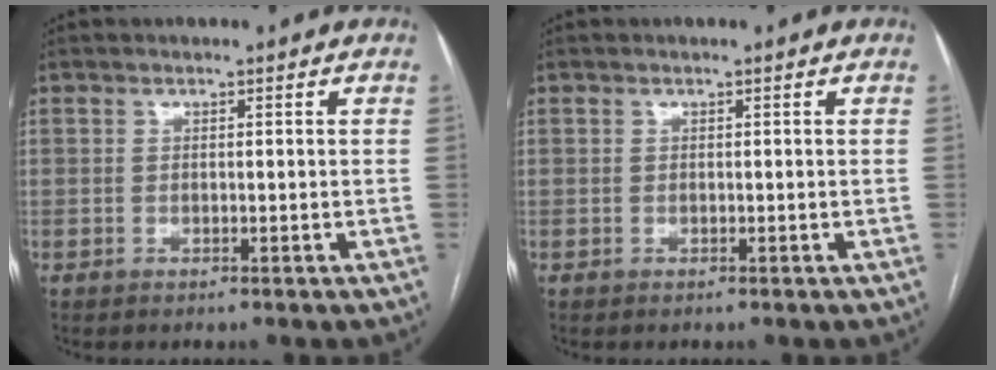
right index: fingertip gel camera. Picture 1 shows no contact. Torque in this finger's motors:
{"motor_torque": [0.23, 0.23, 0.00, 0.00]}